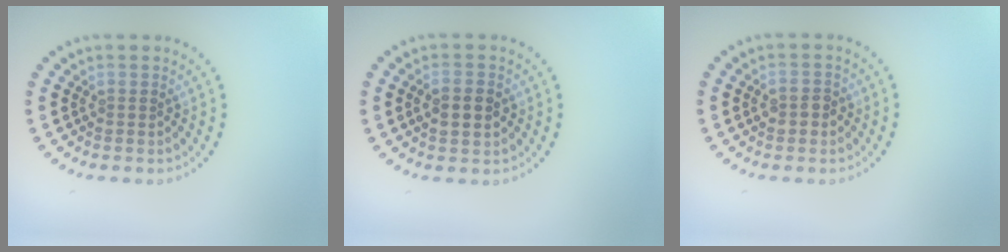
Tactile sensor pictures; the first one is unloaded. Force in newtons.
{"total": 2.5, "press": 2.5, "slide": 0.1}
{"total": 1.7, "press": 1.7, "slide": 0.1}